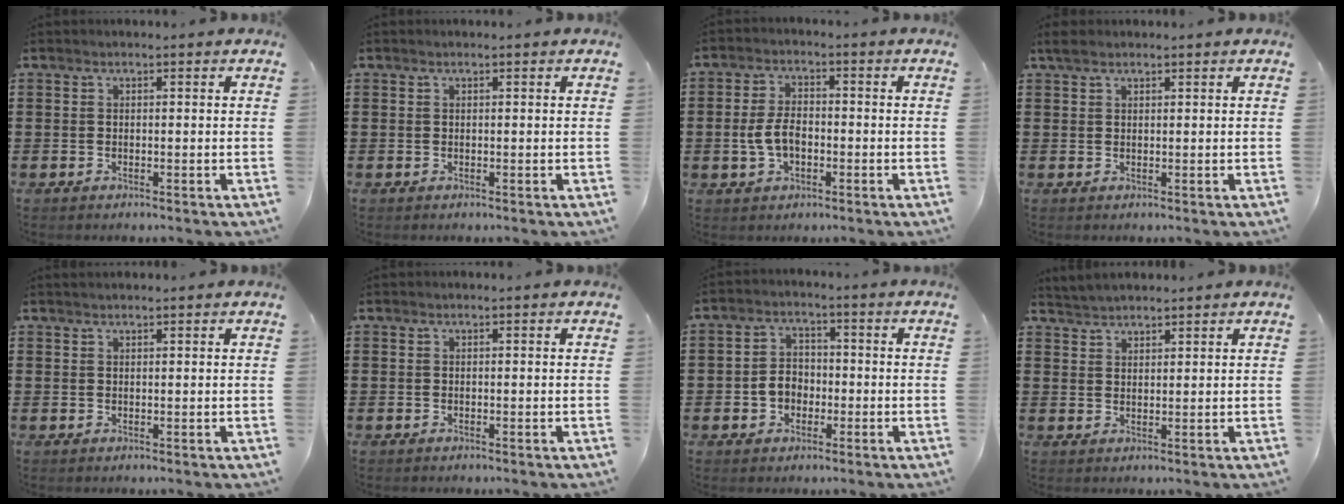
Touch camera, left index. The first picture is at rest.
{"total": 0.0}
{"total": 5.0, "force": [-0.9, 2.8, 4.0], "torque": [-0.093, 0.000, -0.022]}
{"total": 1.6, "force": [1.2, 0.7, 0.9], "torque": [-0.020, 0.004, 0.022]}
{"total": 0.6, "force": [0.6, 0.1, 0.2], "torque": [-0.005, 0.000, 0.012]}
{"total": 0.0}
{"total": 4.0, "force": [-1.3, 3.2, 2.0], "torque": [-0.046, 0.009, -0.028]}
{"total": 2.3, "force": [2.3, 0.0, -0.3], "torque": [0.001, -0.001, 0.046]}